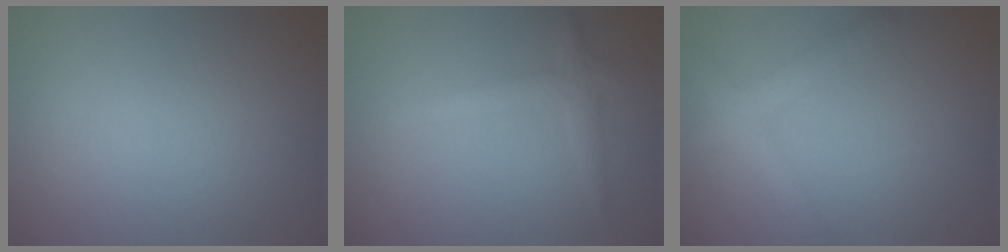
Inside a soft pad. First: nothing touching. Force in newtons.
{"total": 2.0, "press": 2.0, "slide": 0.1}
{"total": 3.1, "press": 3.1, "slide": 0.1}